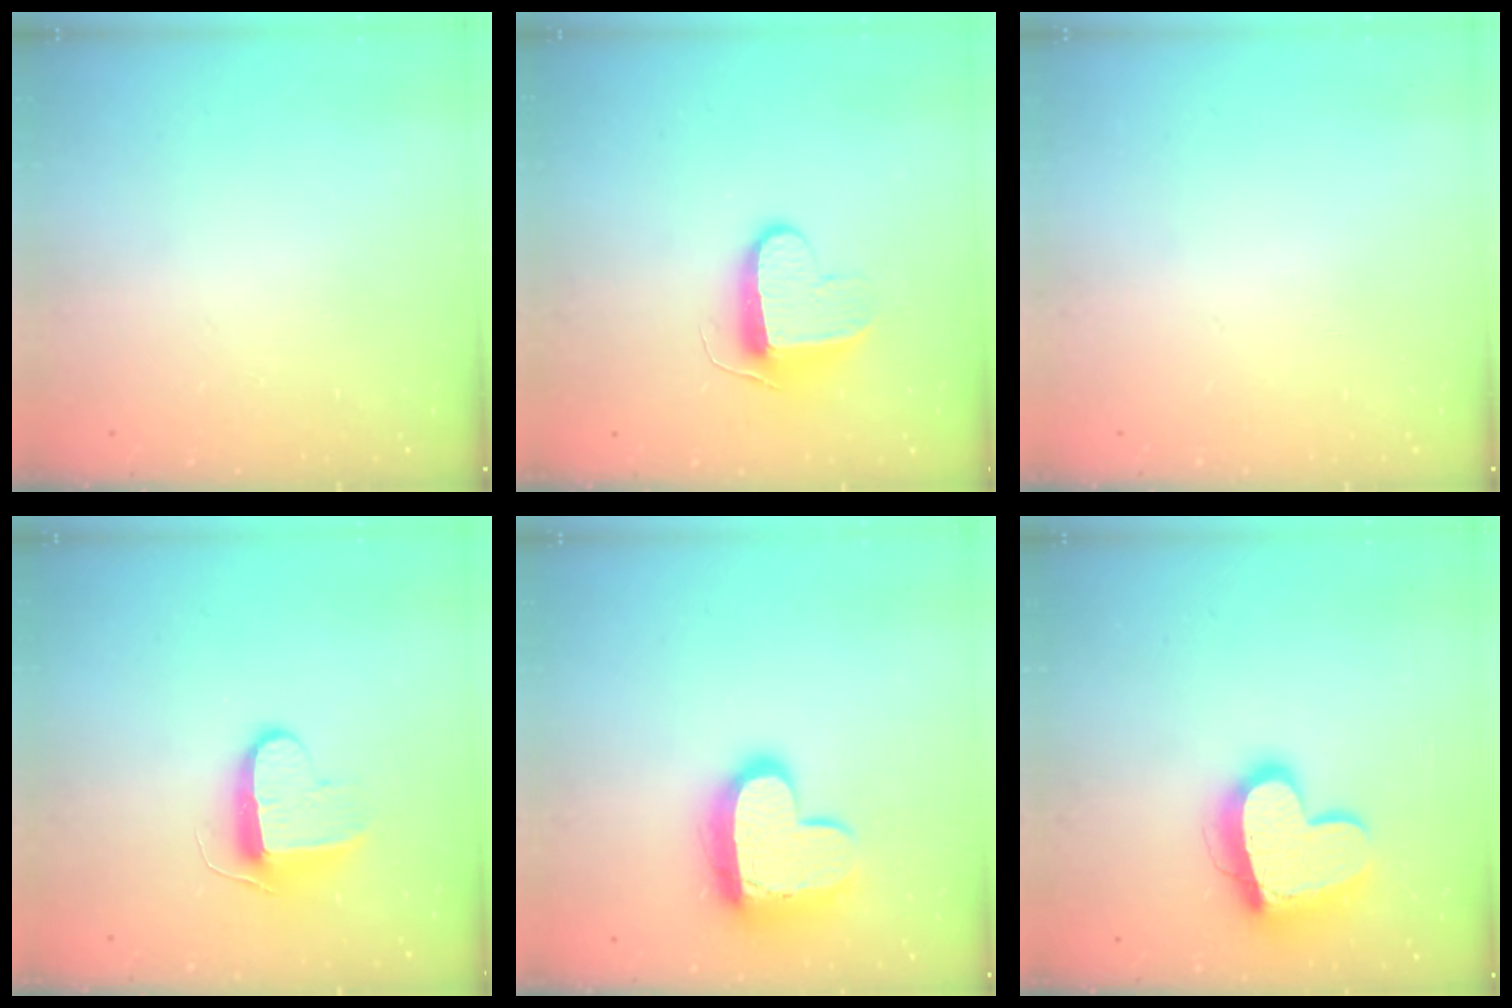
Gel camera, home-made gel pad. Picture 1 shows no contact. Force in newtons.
{"total": 9.5, "press": 9.5, "slide": 0.1}
{"total": 0.0}
{"total": 9.7, "press": 9.7, "slide": 0.4}
{"total": 14.9, "press": 14.9, "slide": 1.4}
{"total": 16.5, "press": 16.4, "slide": 1.5}